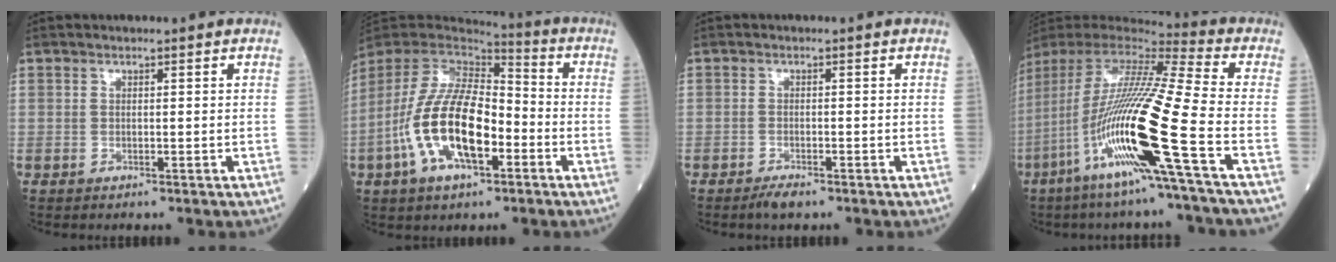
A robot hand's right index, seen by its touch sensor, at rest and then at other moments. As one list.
[{"total": 16.3, "force": [-4.9, 6.3, 14.2], "torque": [-0.306, 0.002, -0.088]}, {"total": 2.0, "force": [-1.6, 0.5, 1.1], "torque": [-0.027, -0.004, -0.024]}, {"total": 21.8, "force": [-7.7, -0.9, 20.4], "torque": [-0.428, -0.039, -0.161]}]